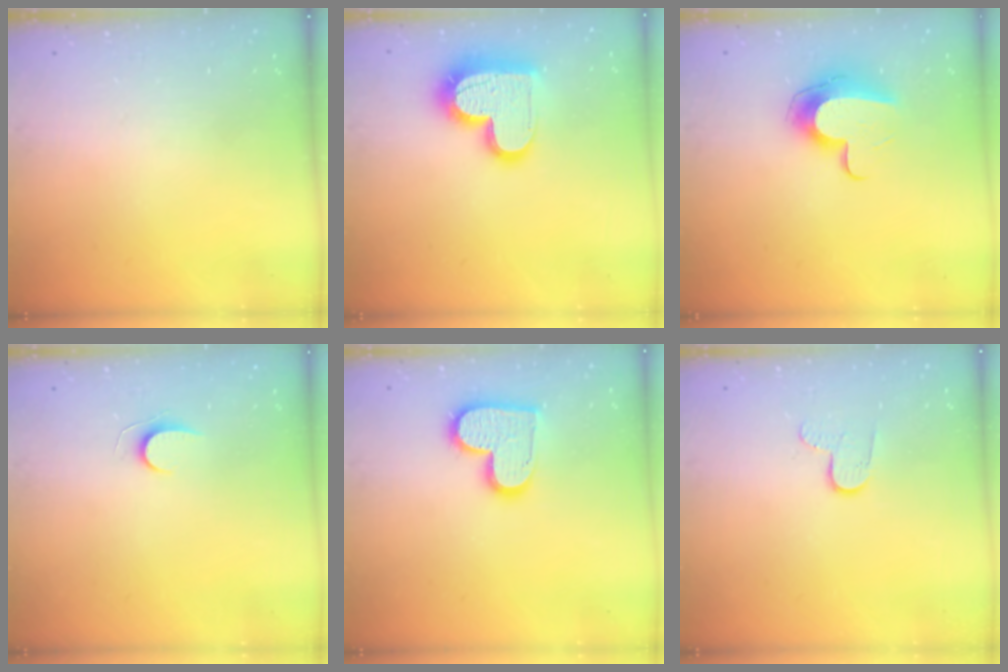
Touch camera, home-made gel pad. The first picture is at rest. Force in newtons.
{"total": 17.2, "press": 17.2, "slide": 1.2}
{"total": 11.5, "press": 11.5, "slide": 0.4}
{"total": 5.4, "press": 5.4, "slide": 0.5}
{"total": 13.8, "press": 13.7, "slide": 1.1}
{"total": 5.9, "press": 5.9, "slide": 0.6}